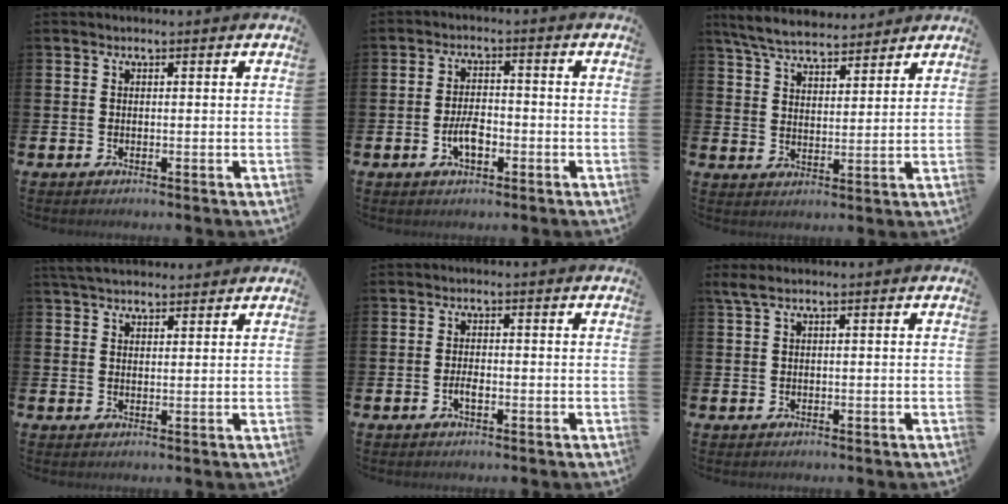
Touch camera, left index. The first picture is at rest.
{"total": 3.9, "force": [-1.3, 1.9, 3.1], "torque": [-0.053, 0.005, -0.023]}
{"total": 6.4, "force": [6.1, 1.3, 1.6], "torque": [-0.057, -0.023, 0.112]}
{"total": 3.9, "force": [3.7, 1.0, 0.8], "torque": [-0.023, -0.008, 0.070]}
{"total": 1.8, "force": [-0.6, 0.7, 1.5], "torque": [-0.026, 0.000, -0.013]}
{"total": 1.3, "force": [0.5, 0.1, 1.1], "torque": [-0.029, 0.005, 0.010]}